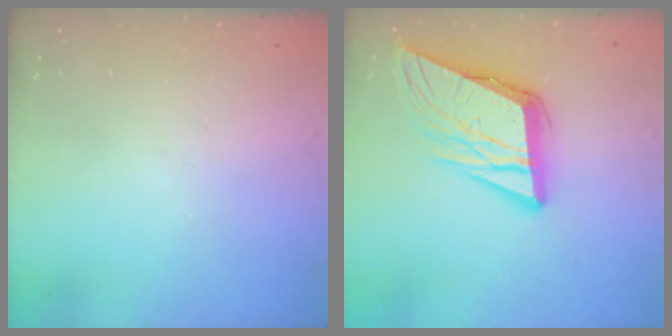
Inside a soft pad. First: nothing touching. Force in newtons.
{"total": 13.7, "press": 13.4, "slide": 2.6}